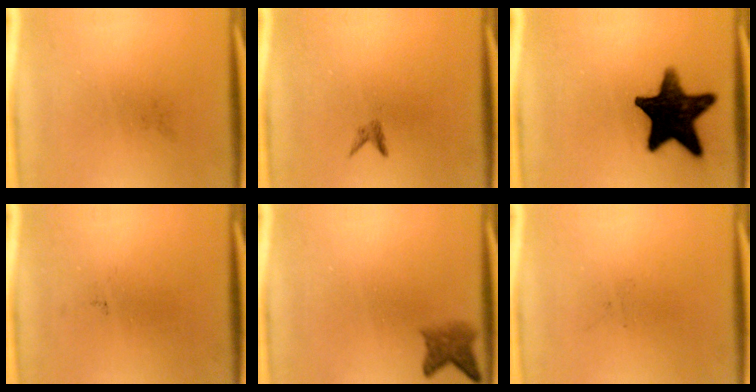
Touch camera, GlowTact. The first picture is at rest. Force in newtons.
{"total": 0.8}
{"total": 16.2}
{"total": 0.0}
{"total": 2.9}
{"total": 0.0}